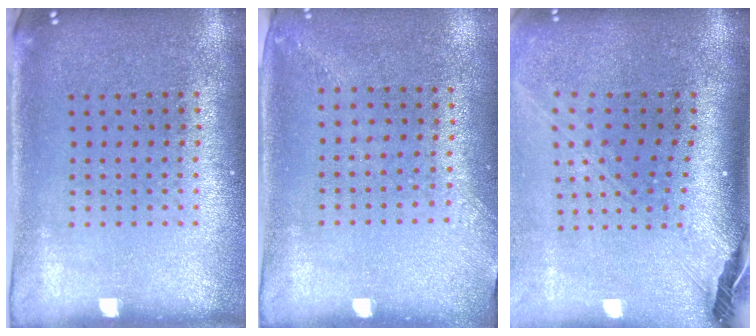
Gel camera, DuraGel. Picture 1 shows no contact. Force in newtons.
{"total": 1.3, "press": 1.0, "slide": 0.8}
{"total": 2.8, "press": 2.1, "slide": 1.9}